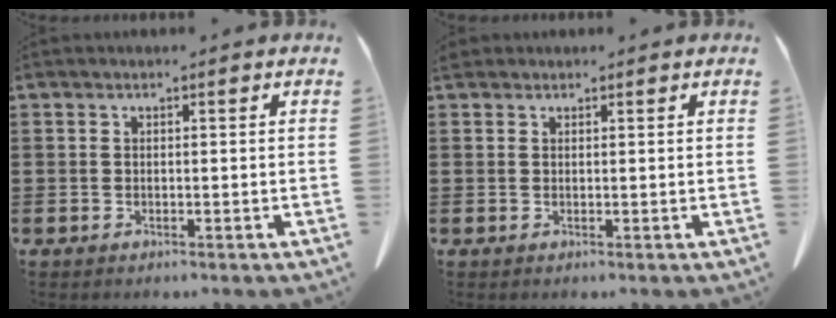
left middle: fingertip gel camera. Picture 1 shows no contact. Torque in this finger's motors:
{"motor_torque": [0.76, -0.05, 0.31, 0.10]}